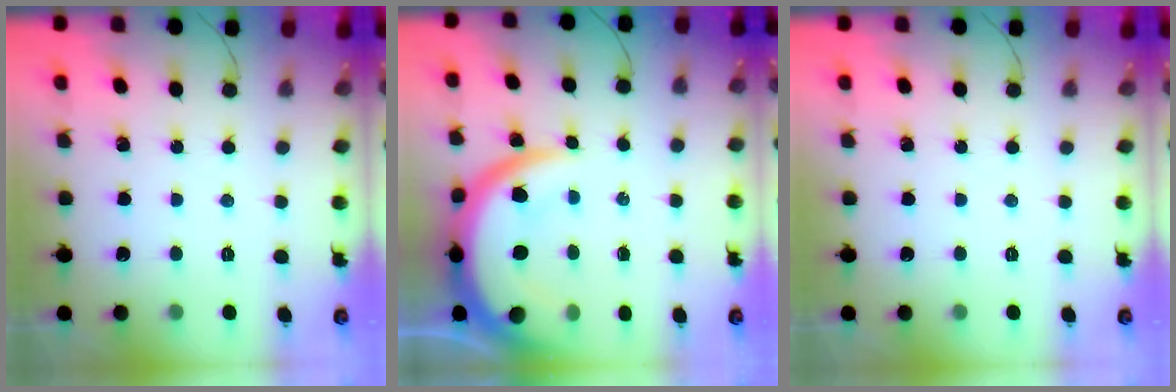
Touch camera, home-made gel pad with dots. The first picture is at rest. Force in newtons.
{"total": 15.0, "press": 14.9, "slide": 1.3}
{"total": 0.0}